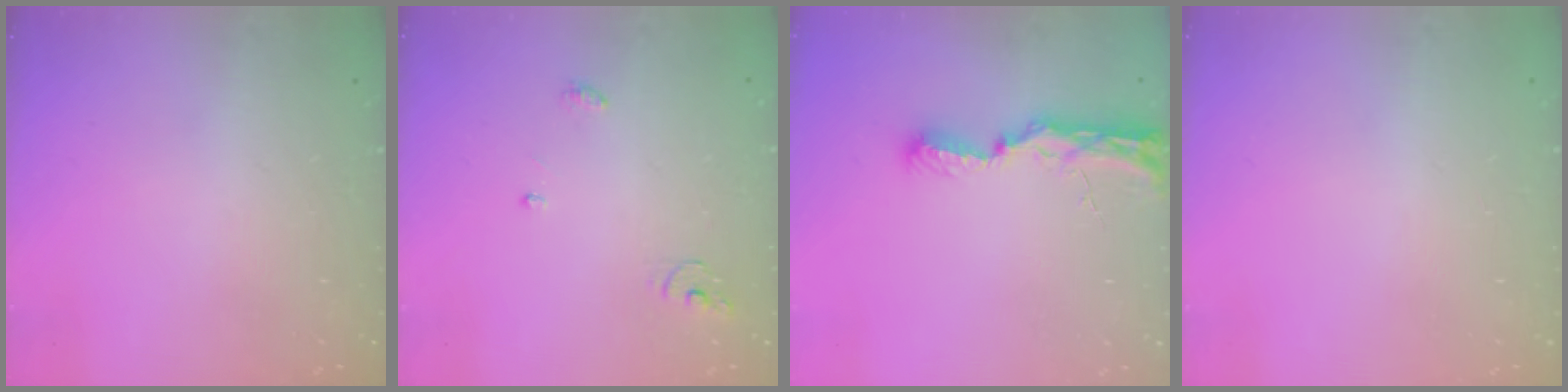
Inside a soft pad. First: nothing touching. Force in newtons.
{"total": 3.9, "press": 3.9, "slide": 0.2}
{"total": 10.5, "press": 9.6, "slide": 4.3}
{"total": 0.8, "press": 0.8, "slide": 0.1}